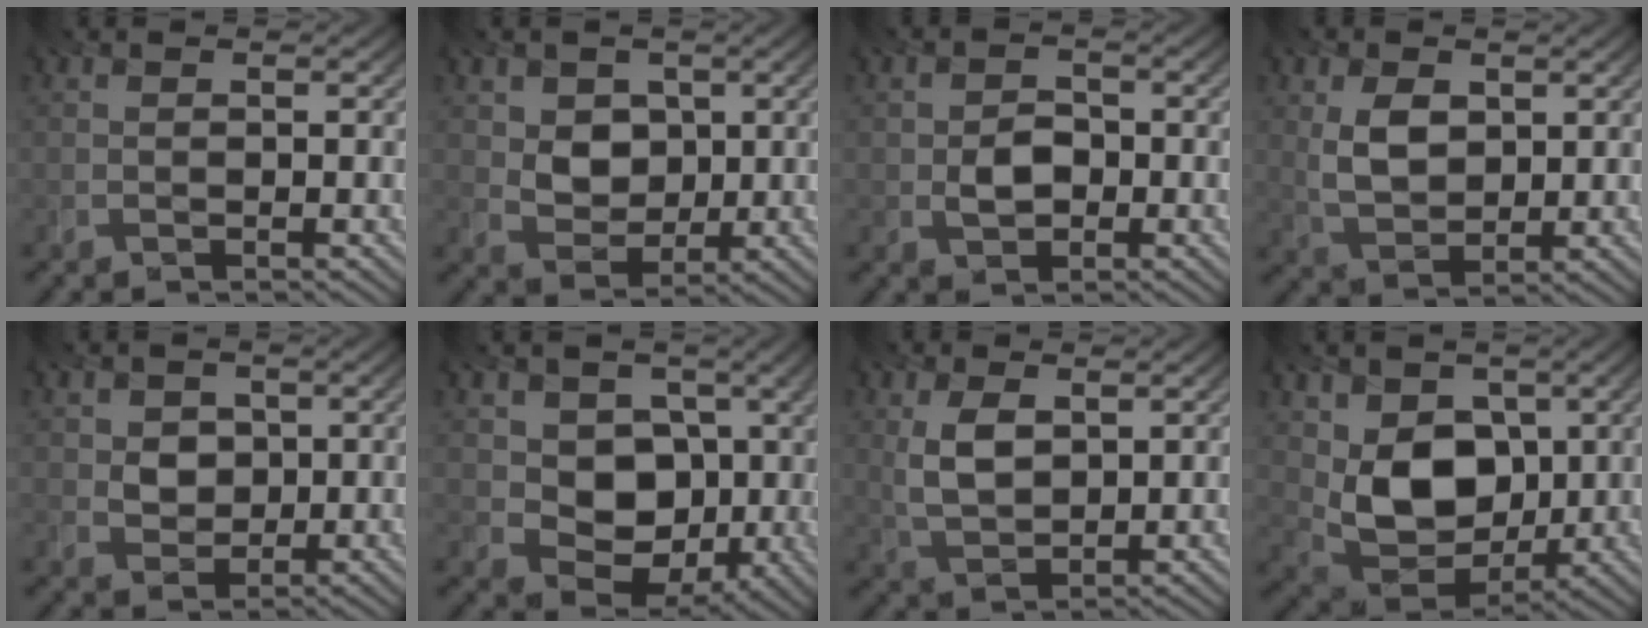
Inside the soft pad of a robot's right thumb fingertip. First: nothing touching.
{"total": 5.6, "force": [1.9, 4.5, 2.7], "torque": [-0.090, -0.015, 0.043]}
{"total": 2.9, "force": [-0.6, 2.2, 1.8], "torque": [-0.035, 0.000, -0.013]}
{"total": 6.0, "force": [1.6, 4.1, 4.2], "torque": [-0.098, 0.001, 0.035]}
{"total": 3.8, "force": [1.1, 3.2, 1.8], "torque": [-0.058, -0.006, 0.021]}
{"total": 13.3, "force": [0.9, 10.8, 7.8], "torque": [-0.149, -0.019, 0.020]}
{"total": 5.8, "force": [1.7, 3.5, 4.3], "torque": [-0.106, 0.001, 0.037]}
{"total": 9.2, "force": [2.0, 6.8, 5.9], "torque": [-0.137, -0.019, 0.033]}